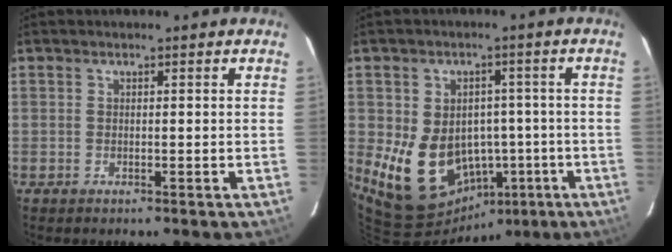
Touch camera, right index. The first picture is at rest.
{"total": 14.4, "force": [-3.7, 11.6, 7.8], "torque": [-0.170, 0.012, -0.030]}